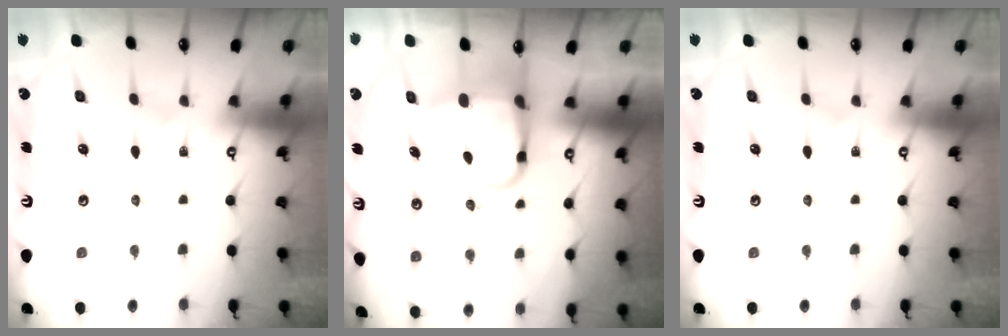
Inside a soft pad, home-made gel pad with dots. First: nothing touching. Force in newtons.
{"total": 5.7, "press": 5.6, "slide": 1.1}
{"total": 0.0}